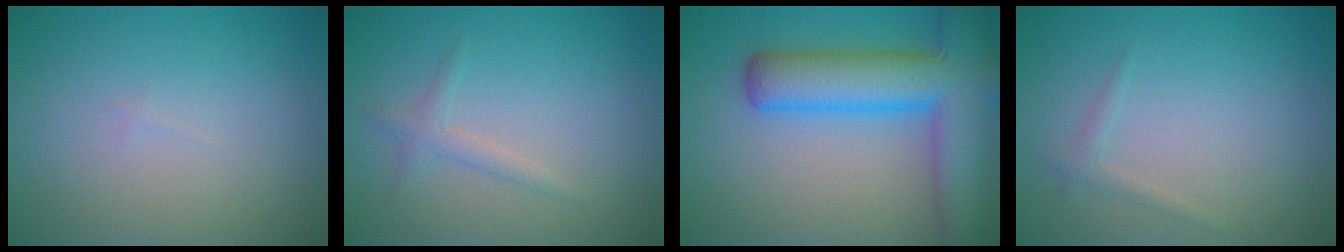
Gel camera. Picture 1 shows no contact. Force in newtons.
{"total": 1.3, "press": 1.3, "slide": 0.0}
{"total": 10.2, "press": 10.2, "slide": 0.6}
{"total": 0.9, "press": 0.9, "slide": 0.0}